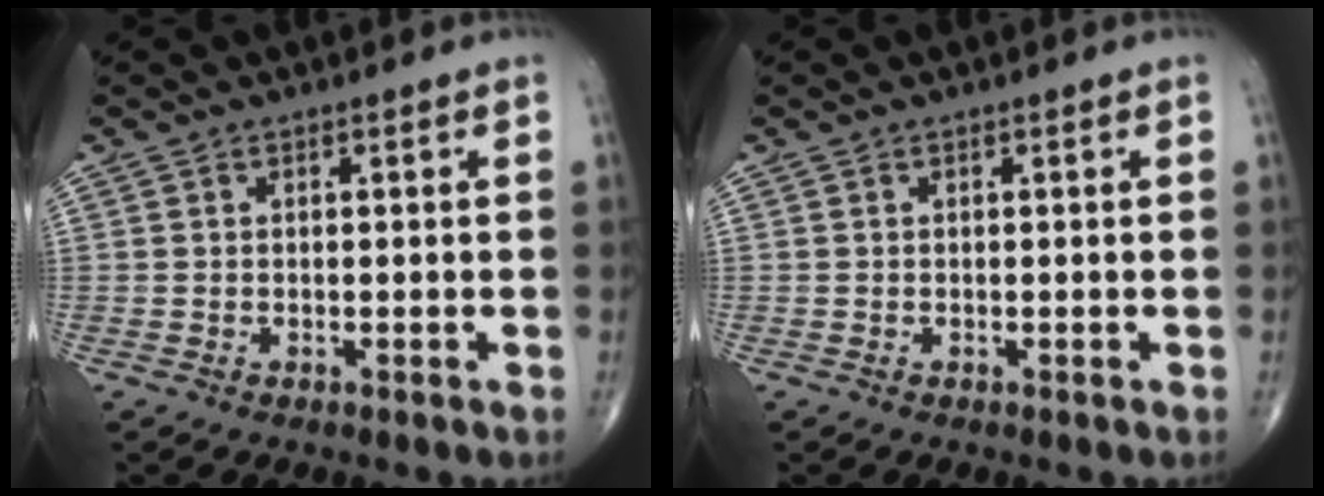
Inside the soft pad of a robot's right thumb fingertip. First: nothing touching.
{"total": 0.0}